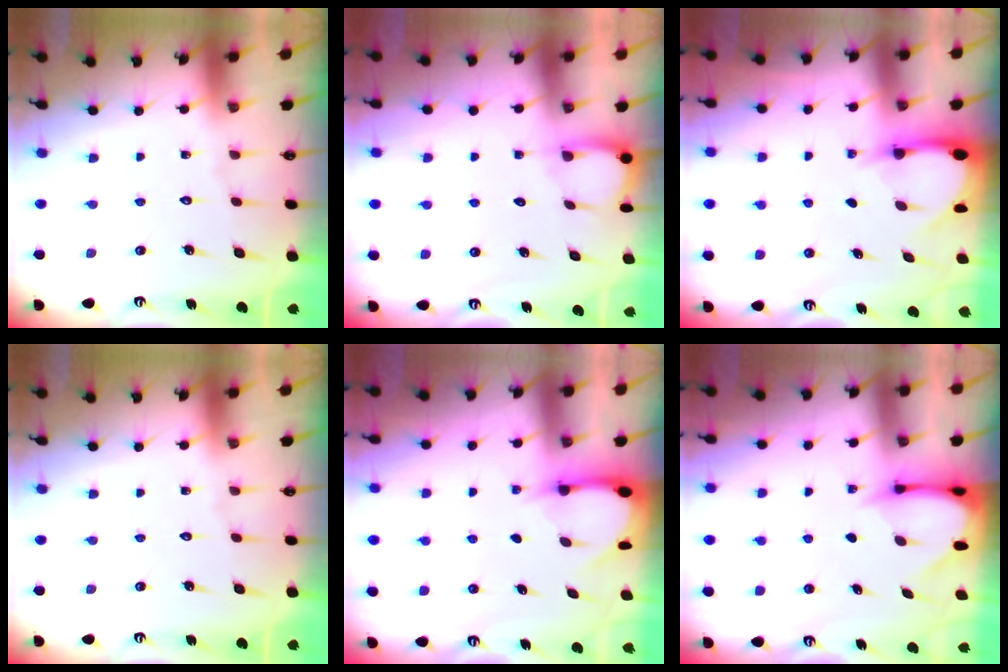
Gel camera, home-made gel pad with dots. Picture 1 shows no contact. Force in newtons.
{"total": 1.9, "press": 1.9, "slide": 0.2}
{"total": 3.1, "press": 3.1, "slide": 0.2}
{"total": 0.0}
{"total": 3.2, "press": 3.2, "slide": 0.4}
{"total": 3.5, "press": 3.4, "slide": 0.3}